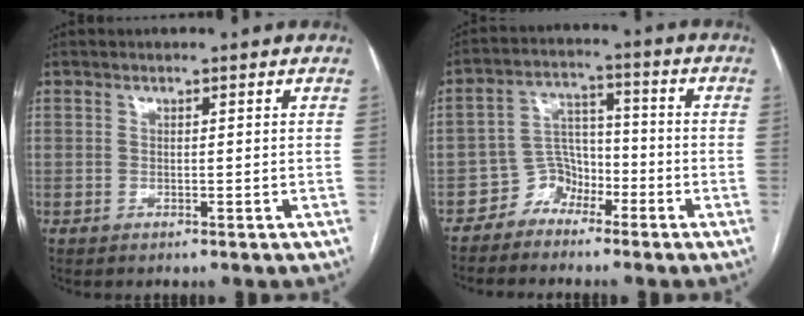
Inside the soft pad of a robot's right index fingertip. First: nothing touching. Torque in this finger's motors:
{"motor_torque": [0.14, -0.06, -0.09, -0.01]}